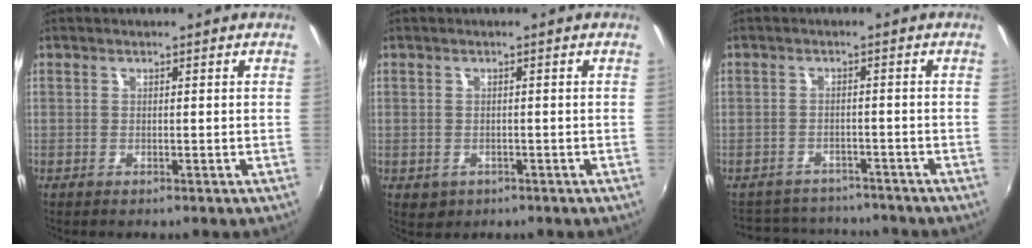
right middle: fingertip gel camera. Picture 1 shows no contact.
{"total": 2.6, "force": [-0.8, 2.2, 1.0], "torque": [-0.023, -0.006, -0.007]}
{"total": 9.1, "force": [-8.2, 3.5, 1.6], "torque": [-0.047, 0.019, -0.119]}